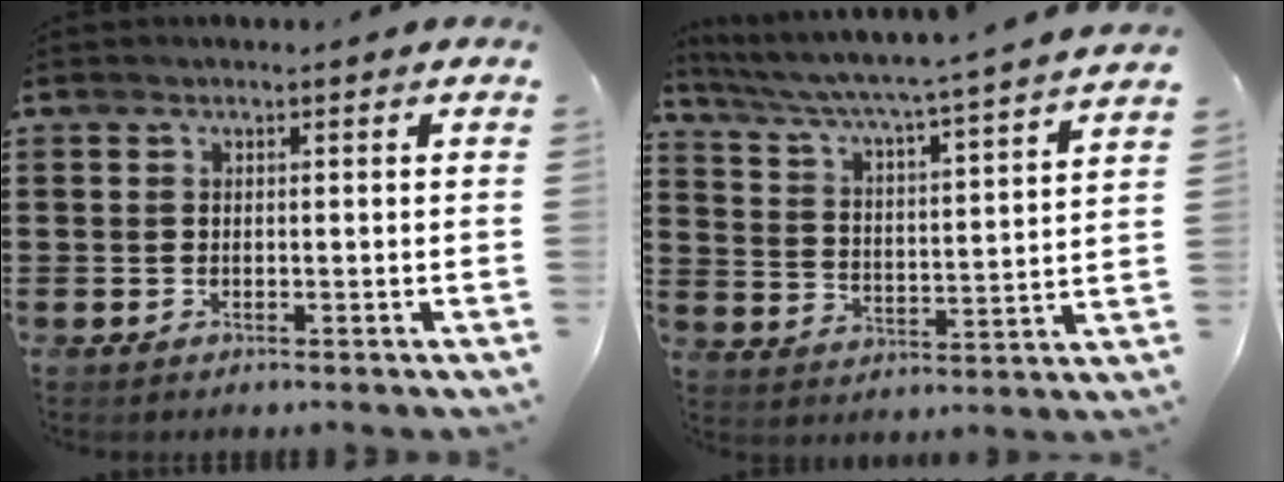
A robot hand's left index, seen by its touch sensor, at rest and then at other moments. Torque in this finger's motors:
{"motor_torque": [2.14, 0.00, 0.35, 0.10]}